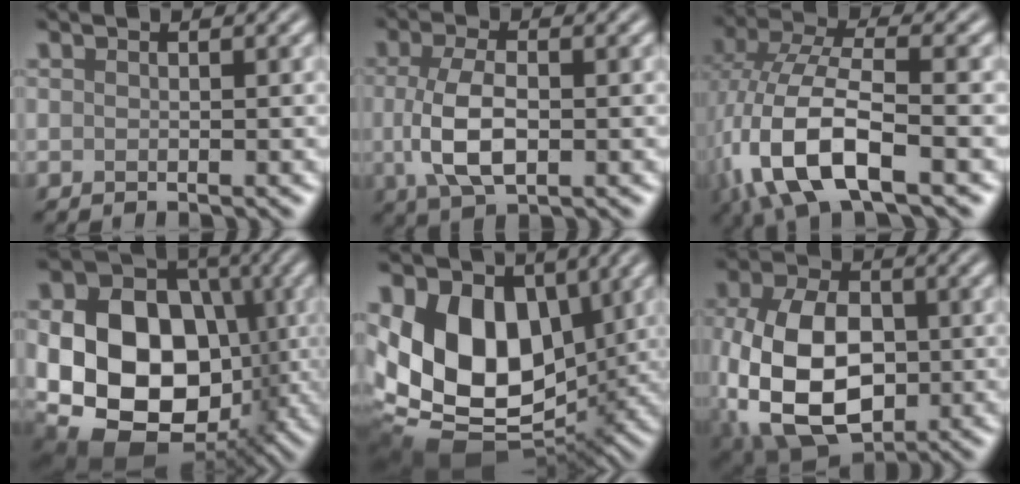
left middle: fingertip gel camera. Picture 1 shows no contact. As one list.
[{"total": 5.2, "force": [-0.3, 2.5, 4.5], "torque": [-0.104, -0.006, -0.006]}, {"total": 10.6, "force": [-3.2, 4.4, 9.1], "torque": [-0.193, 0.000, -0.068]}, {"total": 18.4, "force": [-1.8, 14.3, 11.5], "torque": [-0.193, -0.011, -0.043]}, {"total": 14.2, "force": [2.1, 9.8, 10.1], "torque": [-0.182, -0.008, 0.032]}, {"total": 12.7, "force": [-2.4, 8.1, 9.5], "torque": [-0.208, -0.017, -0.047]}]